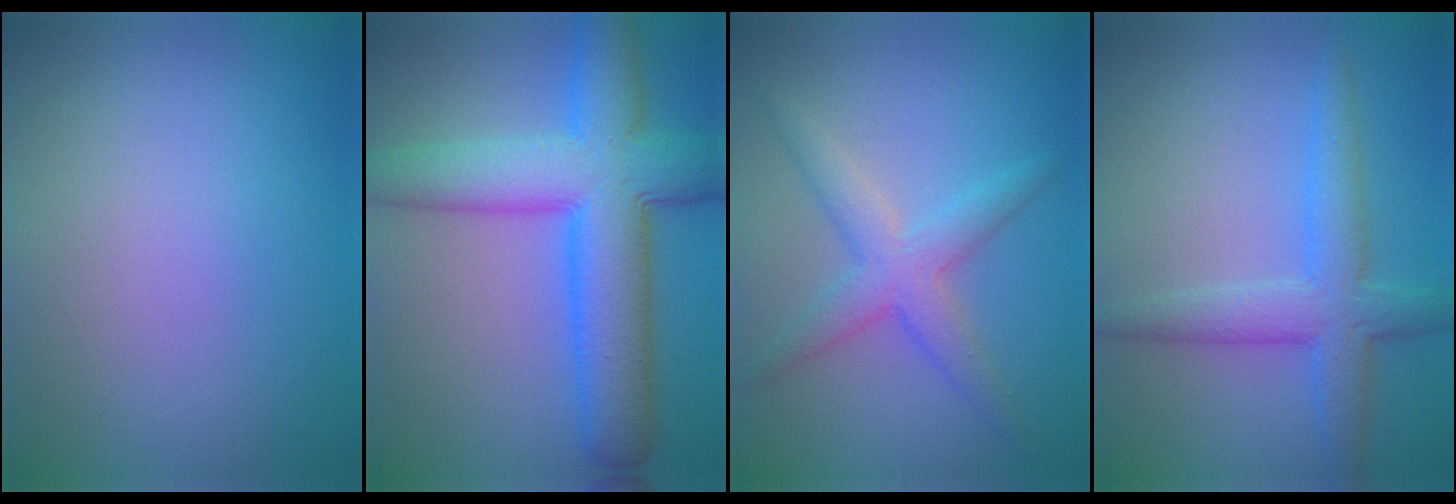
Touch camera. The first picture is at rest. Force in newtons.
{"total": 10.1, "press": 10.1, "slide": 0.3}
{"total": 3.6, "press": 3.6, "slide": 0.1}
{"total": 4.3, "press": 4.3, "slide": 0.0}